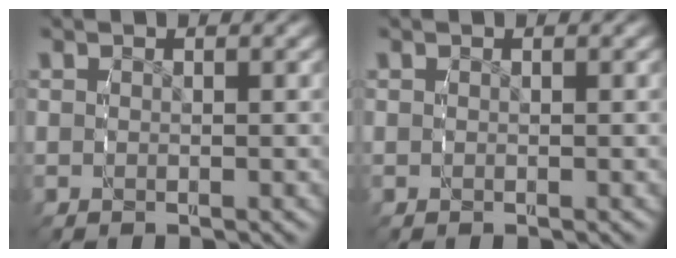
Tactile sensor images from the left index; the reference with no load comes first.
{"total": 0.0}